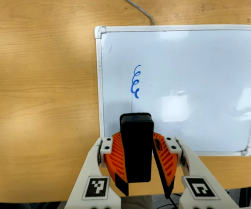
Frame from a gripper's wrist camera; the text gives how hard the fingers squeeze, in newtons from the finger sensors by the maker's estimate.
{"total": 10.1, "left": 9.8, "right": 10.5}